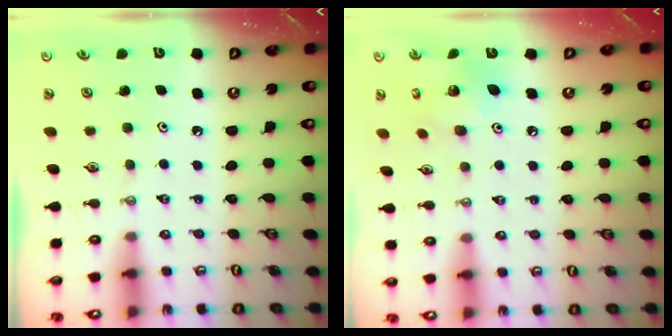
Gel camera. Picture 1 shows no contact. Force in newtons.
{"total": 9.5, "press": 9.5, "slide": 0.4}